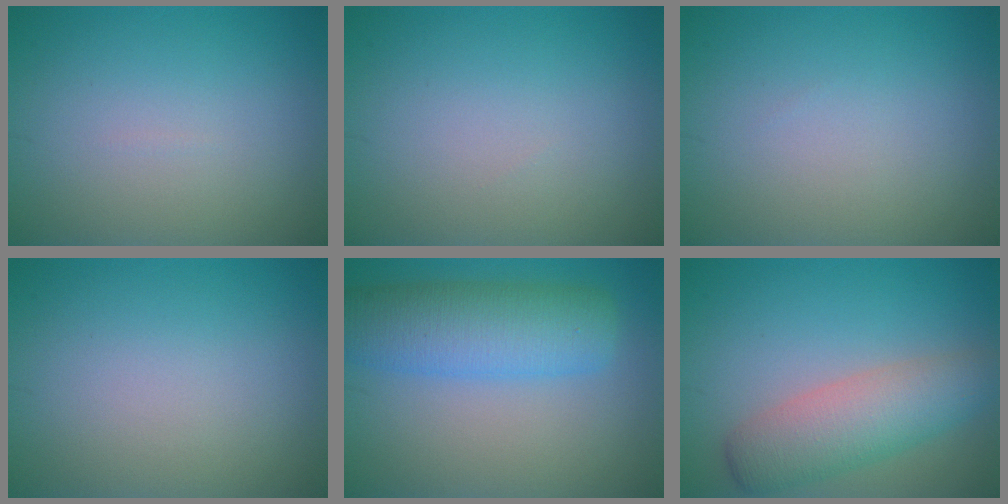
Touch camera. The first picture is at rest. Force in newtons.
{"total": 0.0}
{"total": 0.0}
{"total": 0.0}
{"total": 7.1, "press": 7.1, "slide": 0.0}
{"total": 5.4, "press": 5.4, "slide": 0.3}